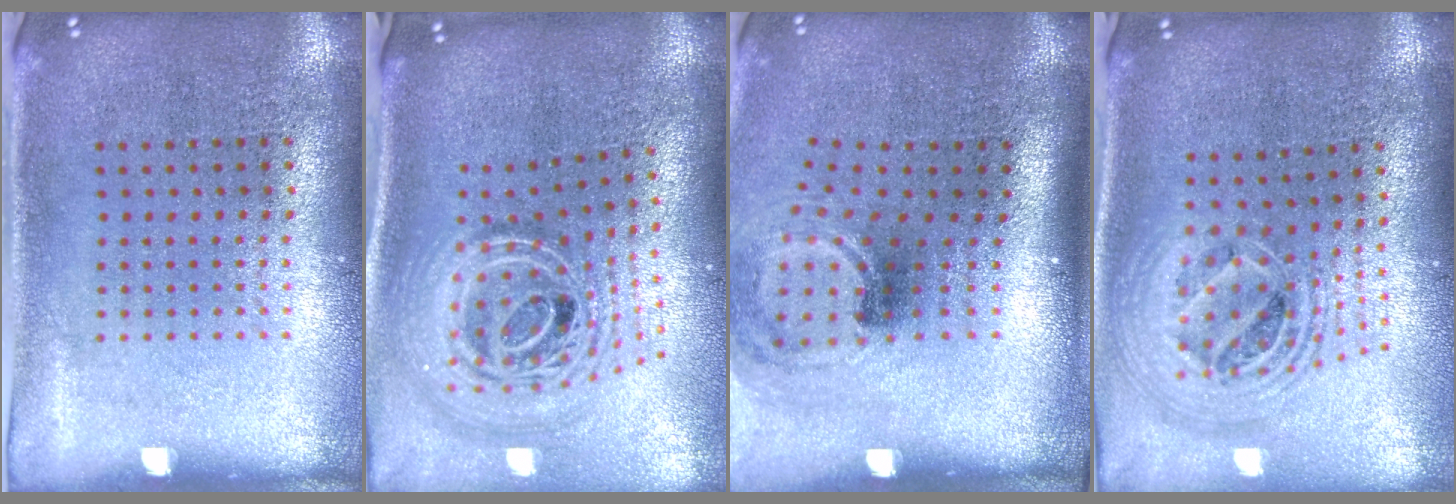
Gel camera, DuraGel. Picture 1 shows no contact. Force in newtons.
{"total": 2.9, "press": 2.0, "slide": 2.1}
{"total": 1.8, "press": 1.2, "slide": 1.4}
{"total": 2.3, "press": 1.8, "slide": 1.5}